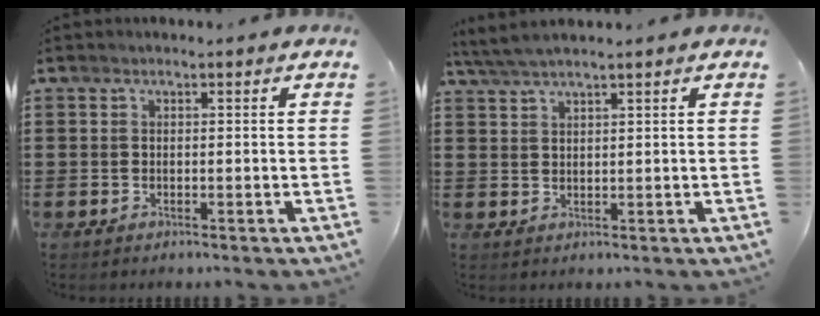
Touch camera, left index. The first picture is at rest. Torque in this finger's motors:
{"motor_torque": [2.14, 0.00, 0.10, 0.03]}